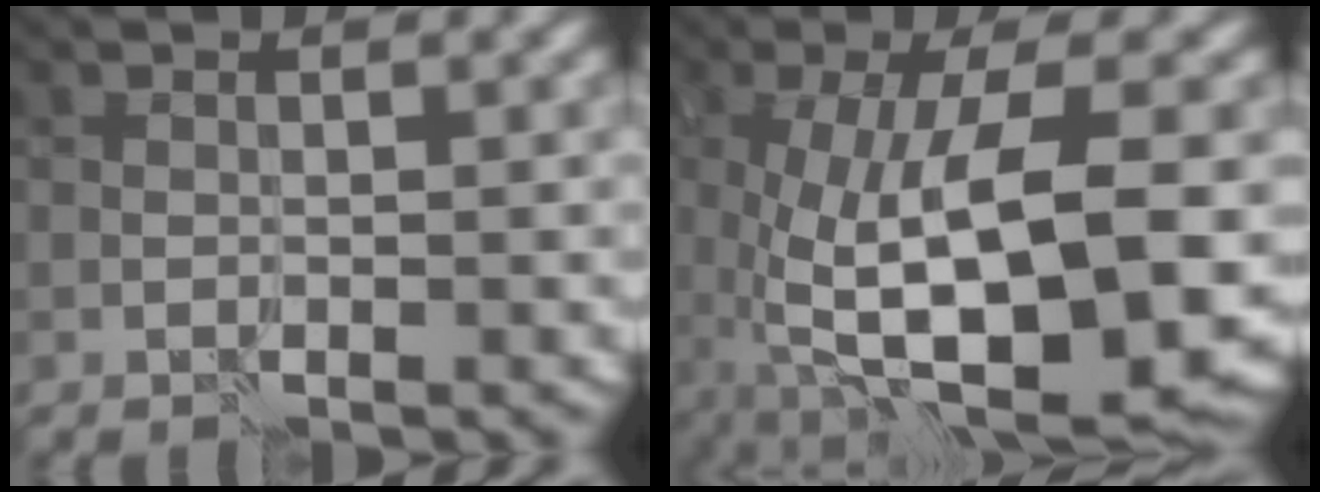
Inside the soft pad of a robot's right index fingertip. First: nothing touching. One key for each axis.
{"total": 12.8, "fx": -2.4, "fy": 4.4, "fz": 11.8, "tx": -0.206, "ty": -0.015, "tz": -0.038}